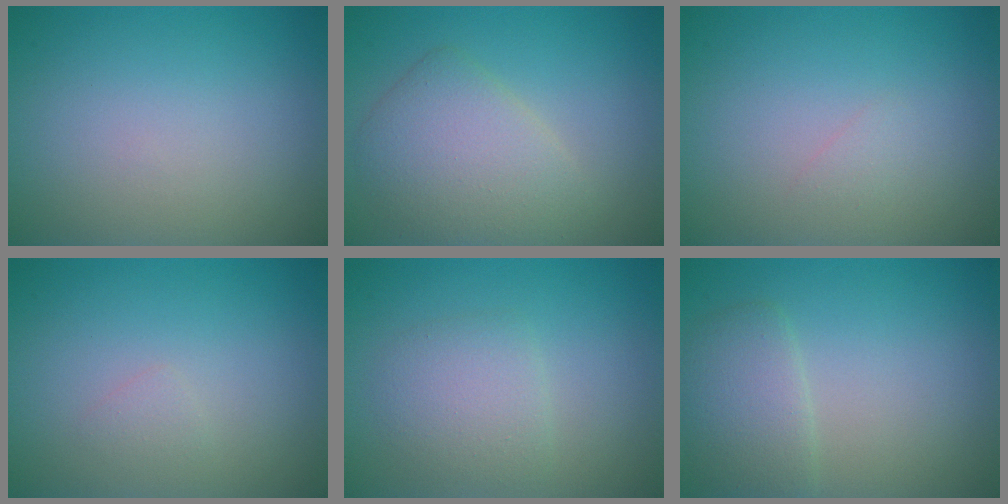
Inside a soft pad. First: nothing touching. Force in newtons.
{"total": 4.5, "press": 4.5, "slide": 0.2}
{"total": 0.6, "press": 0.6, "slide": 0.0}
{"total": 0.7, "press": 0.7, "slide": 0.1}
{"total": 2.6, "press": 2.6, "slide": 0.1}
{"total": 2.9, "press": 2.9, "slide": 0.1}